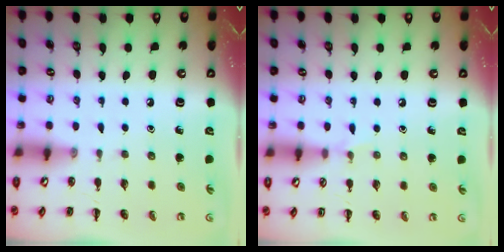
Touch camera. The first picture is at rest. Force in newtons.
{"total": 3.8, "press": 3.5, "slide": 1.5}